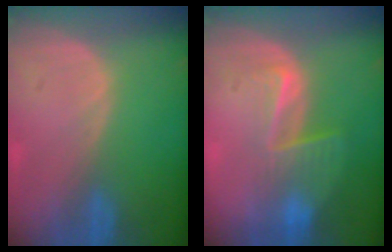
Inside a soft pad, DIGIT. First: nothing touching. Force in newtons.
{"total": 6.5, "press": 5.6, "slide": 3.4}